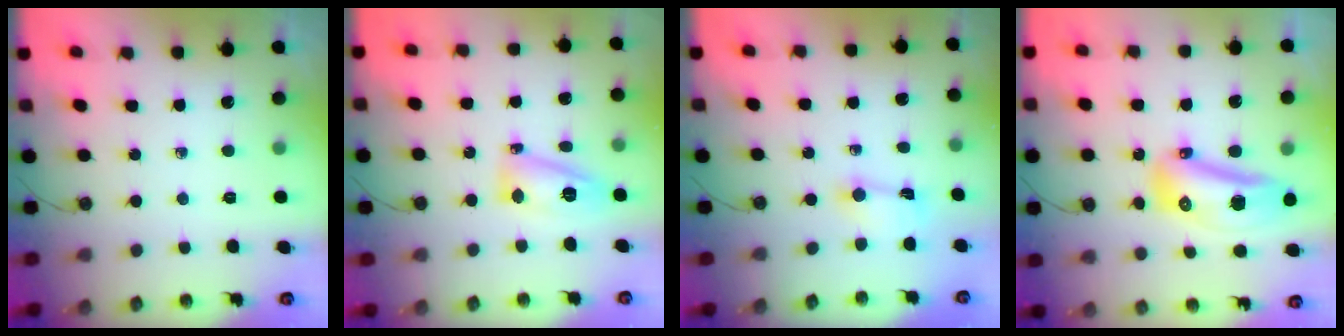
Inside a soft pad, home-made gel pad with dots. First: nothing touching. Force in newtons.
{"total": 11.9, "press": 11.8, "slide": 1.2}
{"total": 2.1, "press": 2.0, "slide": 0.6}
{"total": 14.0, "press": 13.9, "slide": 2.3}